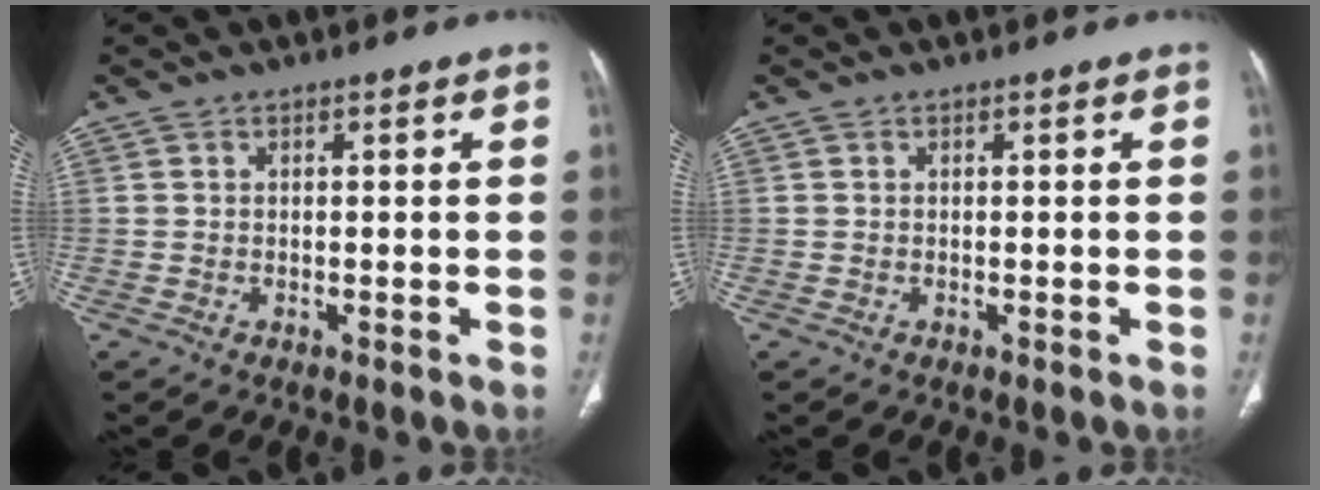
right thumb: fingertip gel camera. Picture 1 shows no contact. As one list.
[{"total": 0.0}]